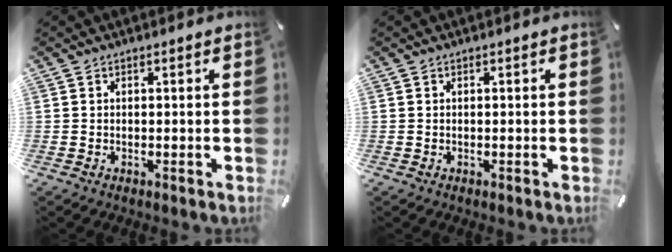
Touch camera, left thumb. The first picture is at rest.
{"total": 0.0}